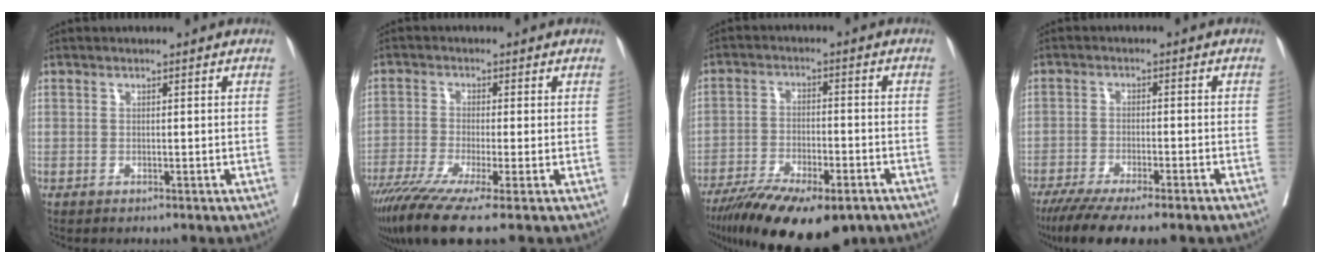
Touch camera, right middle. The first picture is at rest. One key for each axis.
{"total": 10.4, "fx": -7.1, "fy": -0.2, "fz": 7.6, "tx": -0.121, "ty": -0.031, "tz": -0.122}
{"total": 16.7, "fx": -12.0, "fy": 4.6, "fz": 10.6, "tx": -0.170, "ty": -0.026, "tz": -0.192}
{"total": 13.1, "fx": -10.4, "fy": 1.7, "fz": 7.8, "tx": -0.119, "ty": -0.026, "tz": -0.158}